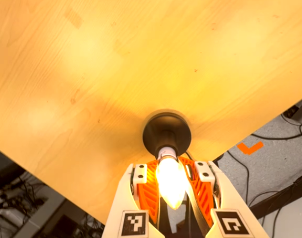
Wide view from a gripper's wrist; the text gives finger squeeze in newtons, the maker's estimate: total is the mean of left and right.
{"total": 16.4, "left": 22.8, "right": 10.0}